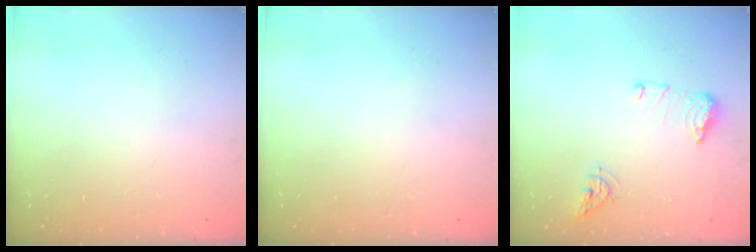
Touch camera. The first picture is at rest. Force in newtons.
{"total": 0.0}
{"total": 8.6, "press": 8.4, "slide": 1.4}